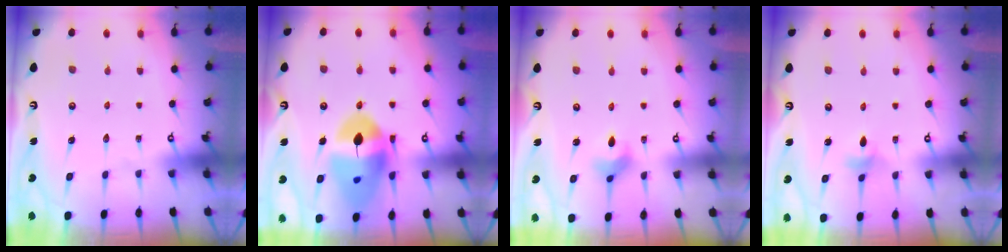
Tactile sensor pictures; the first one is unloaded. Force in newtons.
{"total": 18.1, "press": 17.9, "slide": 2.2}
{"total": 3.5, "press": 3.5, "slide": 0.5}
{"total": 3.2, "press": 3.2, "slide": 0.5}